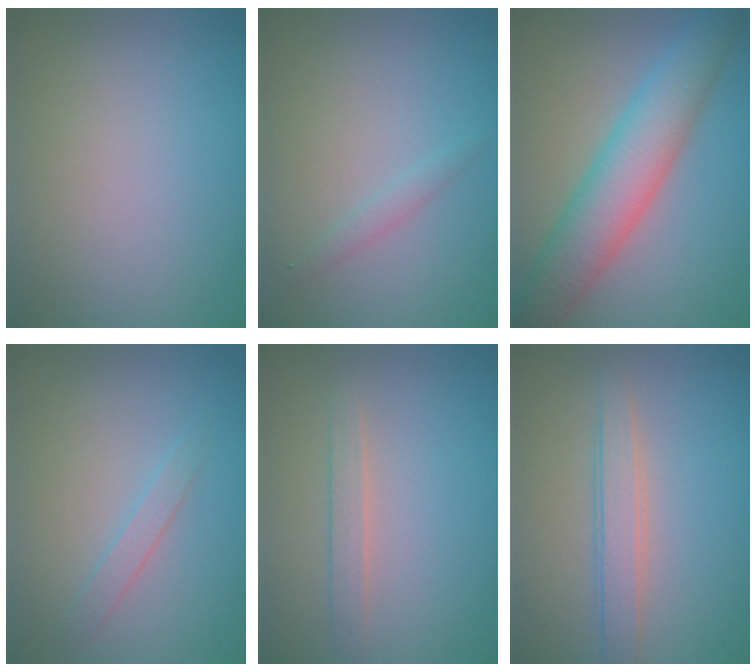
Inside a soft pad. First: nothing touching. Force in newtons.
{"total": 0.9, "press": 0.9, "slide": 0.1}
{"total": 6.8, "press": 6.8, "slide": 0.3}
{"total": 1.2, "press": 1.2, "slide": 0.0}
{"total": 1.4, "press": 1.4, "slide": 0.1}
{"total": 2.6, "press": 2.6, "slide": 0.0}